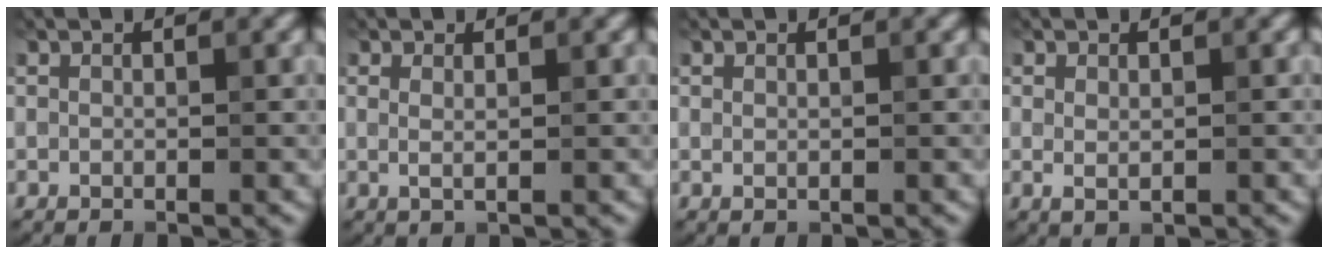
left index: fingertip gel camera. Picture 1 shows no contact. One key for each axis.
{"total": 1.1, "fx": 0.3, "fy": 0.3, "fz": 1.0, "tx": -0.016, "ty": -0.003, "tz": 0.004}
{"total": 0.0}
{"total": 1.1, "fx": 0.2, "fy": 0.6, "fz": 0.9, "tx": -0.016, "ty": -0.002, "tz": 0.006}